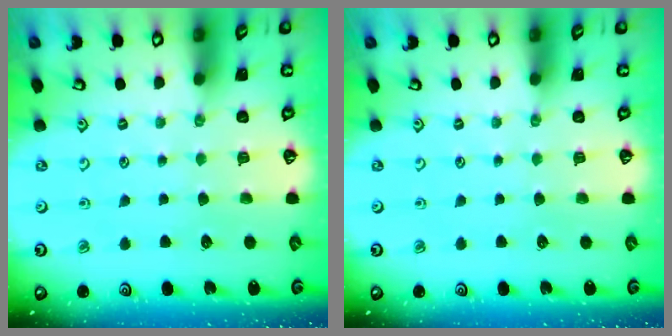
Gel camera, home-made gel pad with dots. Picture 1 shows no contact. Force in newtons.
{"total": 0.0}